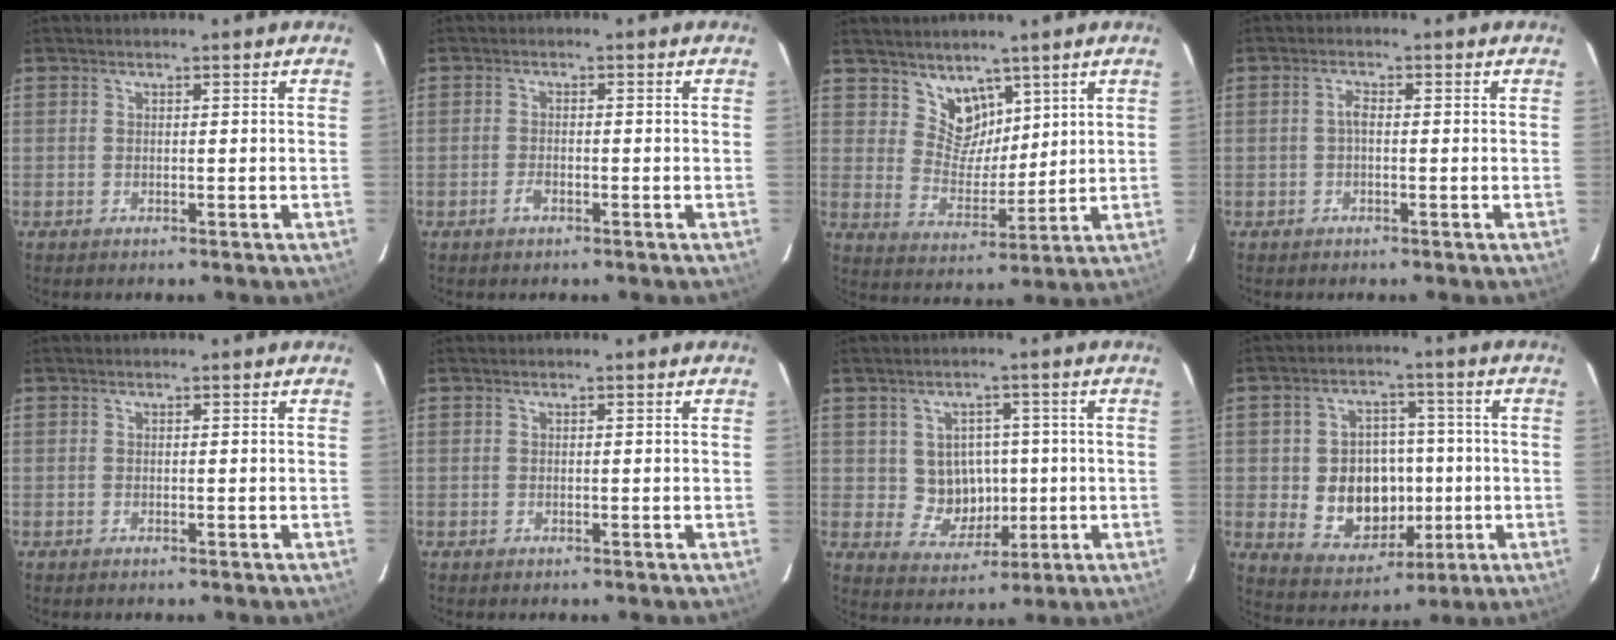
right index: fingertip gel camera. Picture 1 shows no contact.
{"total": 1.9, "force": [-1.2, 0.8, 1.2], "torque": [-0.027, 0.001, -0.022]}
{"total": 7.0, "force": [5.0, 4.5, 1.7], "torque": [-0.019, 0.001, 0.101]}
{"total": 1.4, "force": [-0.2, 0.6, 1.3], "torque": [-0.026, 0.008, -0.006]}
{"total": 0.0}
{"total": 0.0}
{"total": 7.9, "force": [0.2, 7.5, 2.4], "torque": [-0.054, 0.008, 0.022]}
{"total": 12.1, "force": [-1.4, 10.2, 6.4], "torque": [-0.143, 0.009, 0.001]}